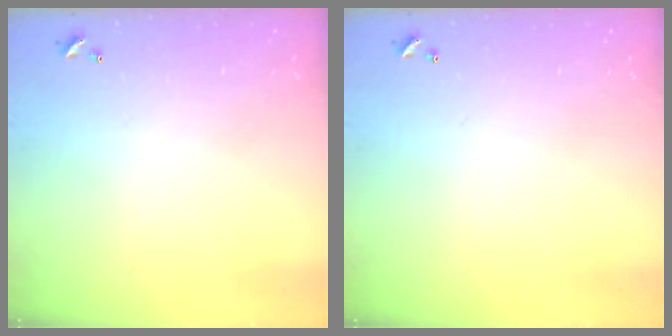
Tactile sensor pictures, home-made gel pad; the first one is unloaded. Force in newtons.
{"total": 0.0}